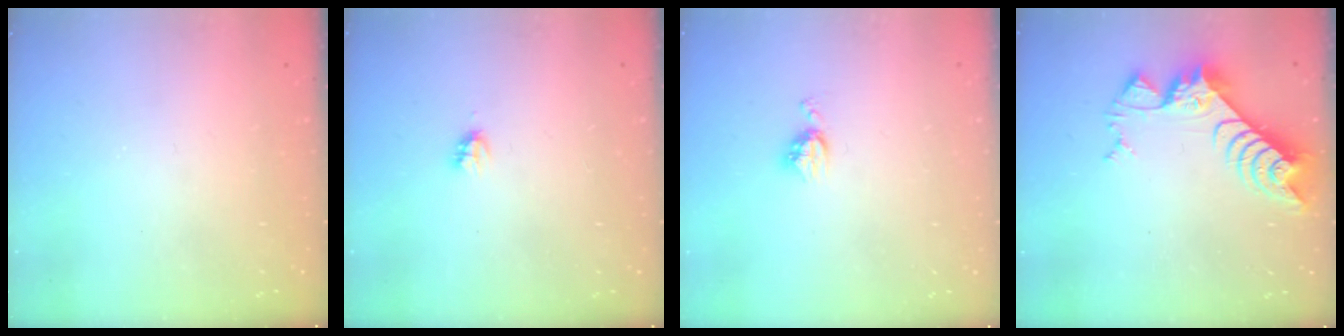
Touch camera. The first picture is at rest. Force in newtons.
{"total": 2.7, "press": 2.7, "slide": 0.2}
{"total": 4.6, "press": 4.6, "slide": 0.4}
{"total": 8.5, "press": 8.5, "slide": 0.8}